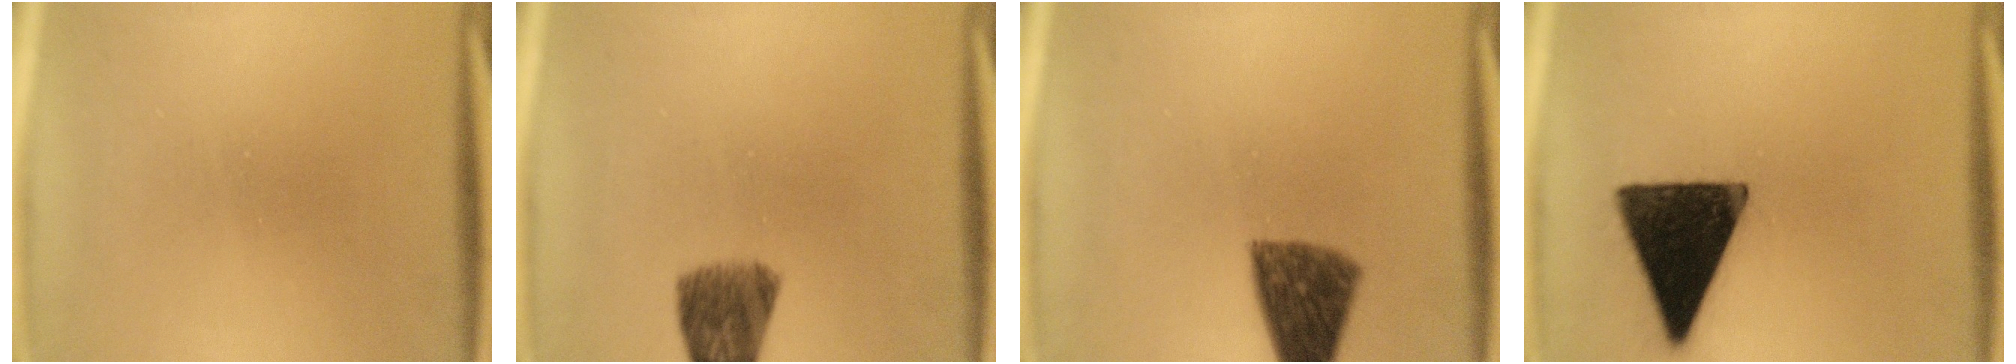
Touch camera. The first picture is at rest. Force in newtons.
{"total": 7.5}
{"total": 8.8}
{"total": 16.2}